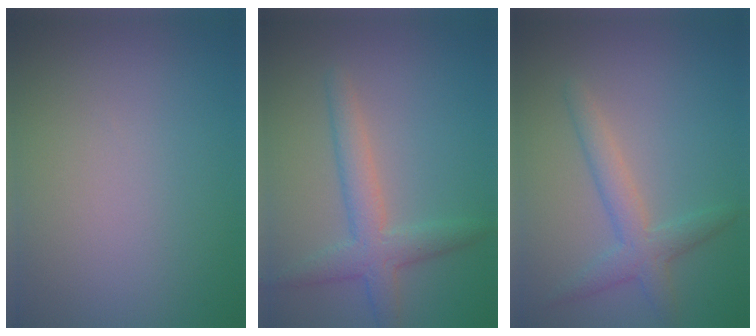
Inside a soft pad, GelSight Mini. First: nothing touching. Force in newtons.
{"total": 2.8, "press": 2.8, "slide": 0.2}
{"total": 3.0, "press": 3.0, "slide": 0.1}